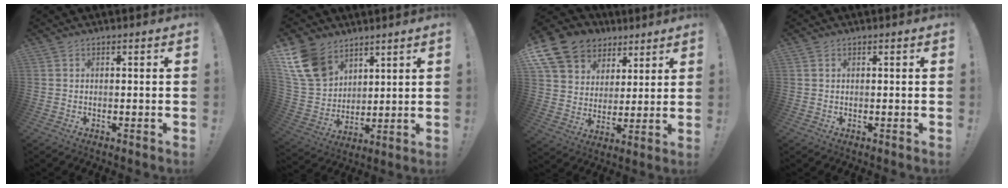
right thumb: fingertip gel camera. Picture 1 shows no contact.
{"total": 15.2, "force": [9.3, 10.2, 6.5], "torque": [-0.128, -0.049, 0.186]}
{"total": 14.8, "force": [8.6, 10.8, 5.3], "torque": [-0.081, -0.057, 0.174]}
{"total": 0.0}